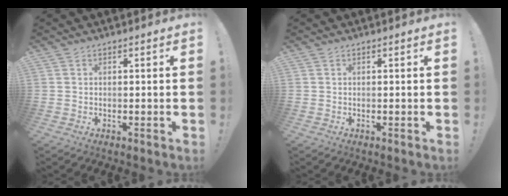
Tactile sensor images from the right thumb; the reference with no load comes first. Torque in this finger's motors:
{"motor_torque": [-0.02, 0.03, 0.06, -0.07, 0.02]}